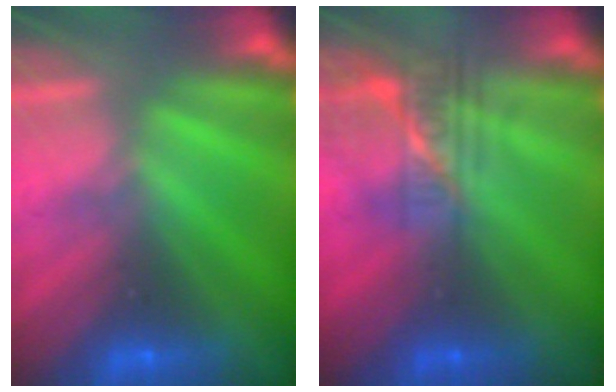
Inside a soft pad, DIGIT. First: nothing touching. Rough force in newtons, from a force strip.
{"total": 2.3}